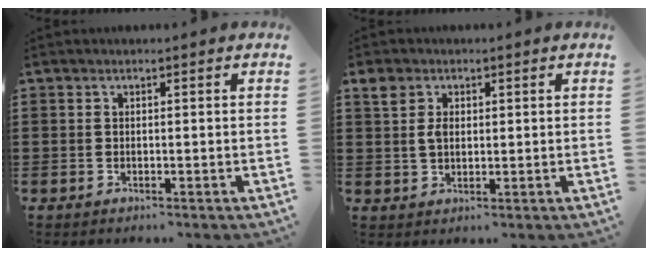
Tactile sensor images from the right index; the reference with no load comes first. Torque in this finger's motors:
{"motor_torque": [0.03, 0.02, 0.13, 0.09]}